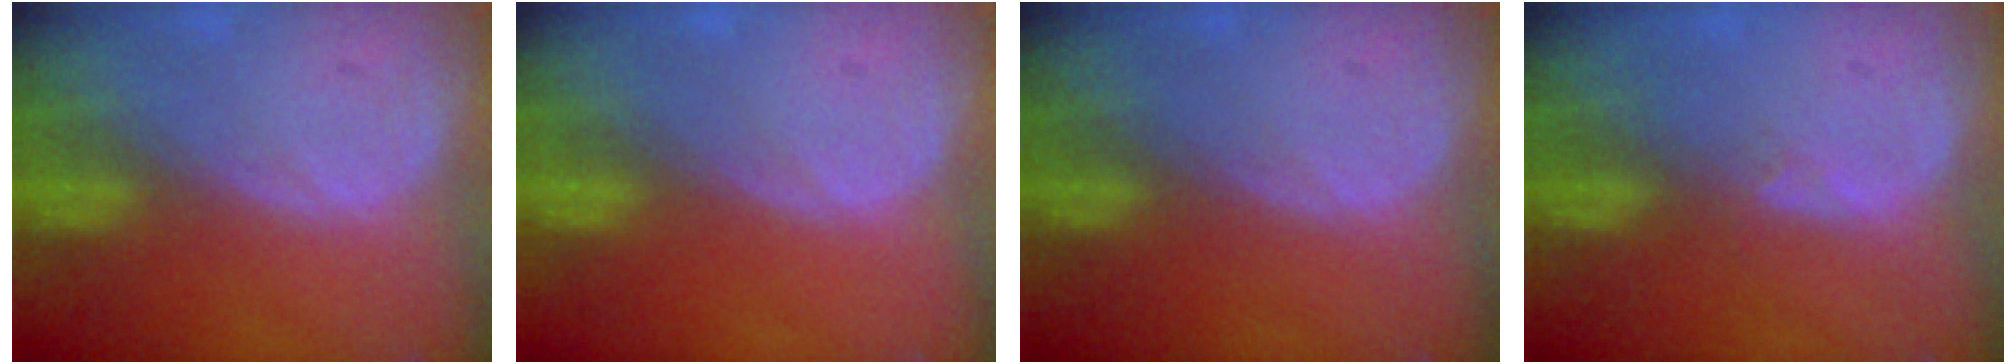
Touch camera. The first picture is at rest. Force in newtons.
{"total": 0.0}
{"total": 0.0}
{"total": 0.9, "press": 0.9, "slide": 0.3}